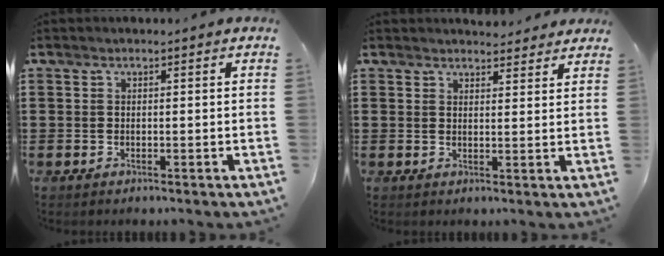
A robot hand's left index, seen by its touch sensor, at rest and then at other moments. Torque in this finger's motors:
{"motor_torque": [0.82, 0.83, 0.09, 0.00]}